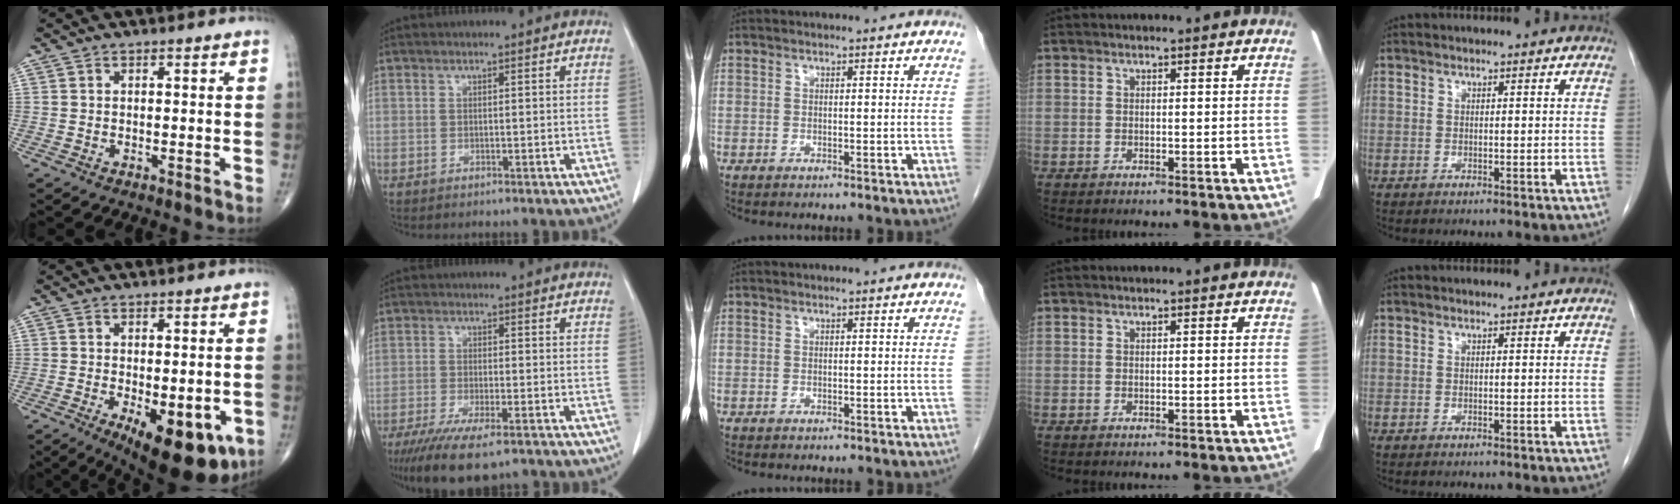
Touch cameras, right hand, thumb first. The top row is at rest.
{"thumb": {"total": 15.0, "force": [-5.8, 6.6, 12.2], "torque": [-0.141, -0.011, -0.068]}, "index": {"total": 11.2, "force": [-8.3, 2.3, 7.2], "torque": [-0.111, -0.022, -0.129]}}